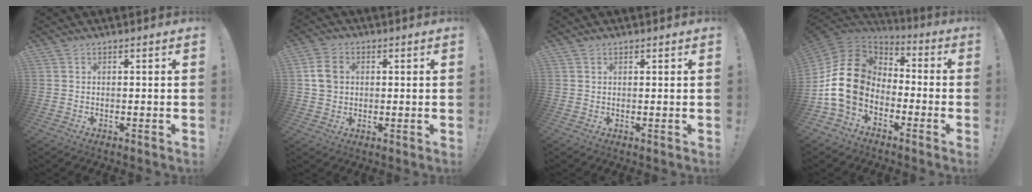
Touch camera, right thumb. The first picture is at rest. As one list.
[{"total": 7.0, "force": [1.1, 6.0, 3.4], "torque": [-0.047, 0.014, 0.026]}, {"total": 0.7, "force": [0.5, 0.5, 0.1], "torque": [0.000, -0.001, 0.008]}, {"total": 17.3, "force": [-1.9, 13.2, 11.0], "torque": [-0.201, 0.022, -0.025]}]